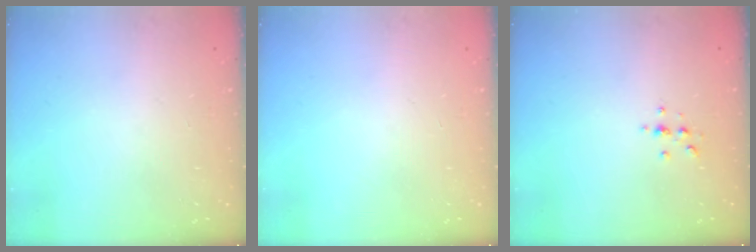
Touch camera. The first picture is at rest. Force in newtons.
{"total": 0.0}
{"total": 2.2, "press": 2.1, "slide": 0.2}